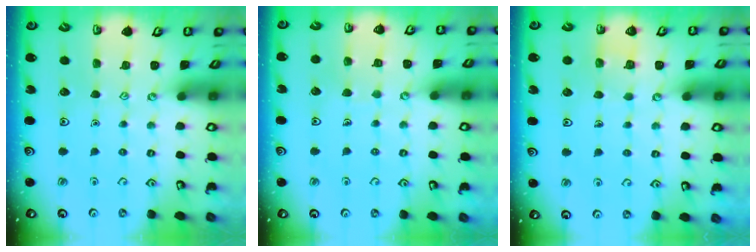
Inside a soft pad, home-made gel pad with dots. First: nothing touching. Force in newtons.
{"total": 3.4, "press": 3.4, "slide": 0.2}
{"total": 2.7, "press": 2.7, "slide": 0.1}